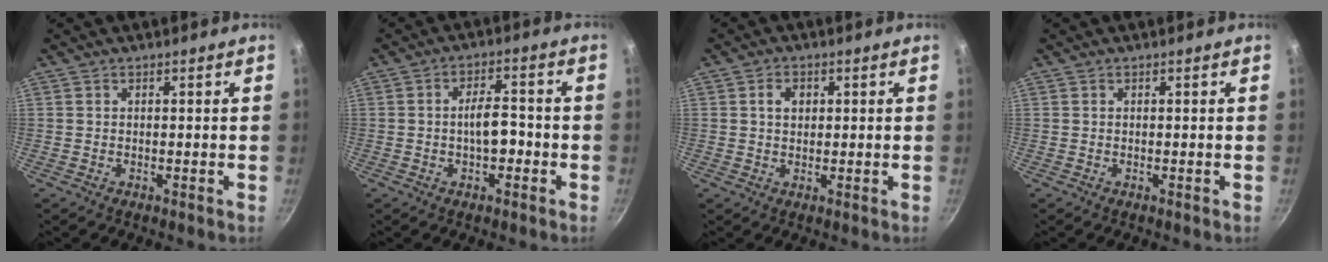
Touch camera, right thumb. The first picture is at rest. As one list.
[{"total": 5.8, "force": [-1.5, 2.8, 4.9], "torque": [-0.059, 0.024, -0.024]}, {"total": 3.0, "force": [0.8, 2.3, 1.8], "torque": [-0.018, 0.003, 0.012]}, {"total": 0.0}]